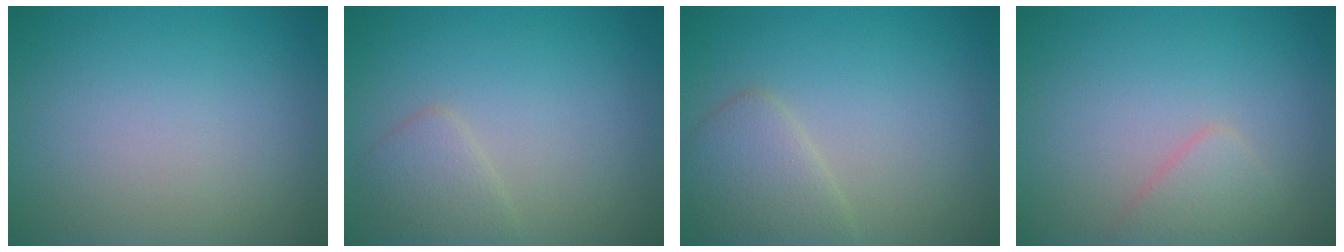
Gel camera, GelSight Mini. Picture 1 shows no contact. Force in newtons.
{"total": 2.0, "press": 2.0, "slide": 0.0}
{"total": 2.9, "press": 2.9, "slide": 0.1}
{"total": 1.8, "press": 1.8, "slide": 0.1}